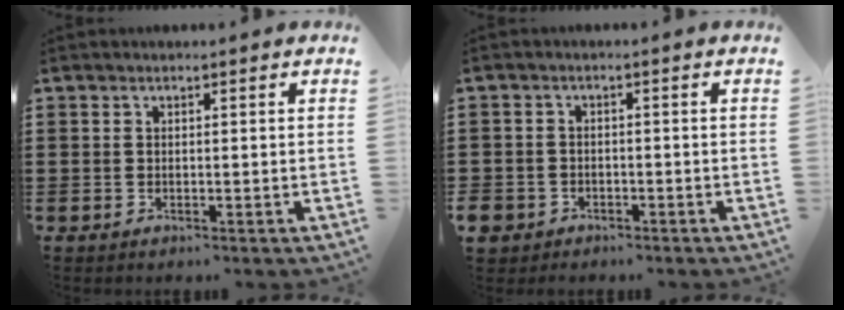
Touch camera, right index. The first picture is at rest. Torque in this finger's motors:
{"motor_torque": [0.03, 0.11, 0.06, 0.07]}